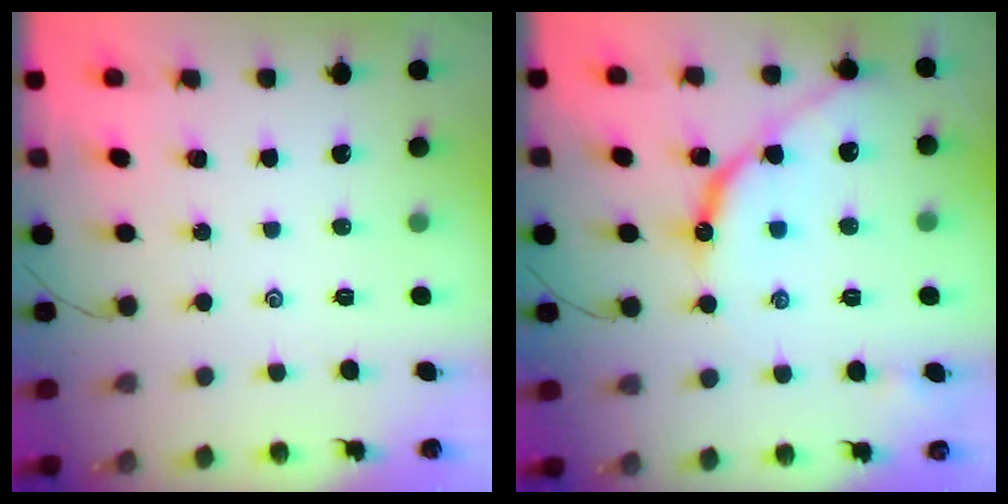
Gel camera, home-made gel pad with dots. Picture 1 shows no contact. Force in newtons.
{"total": 10.3, "press": 10.2, "slide": 0.8}